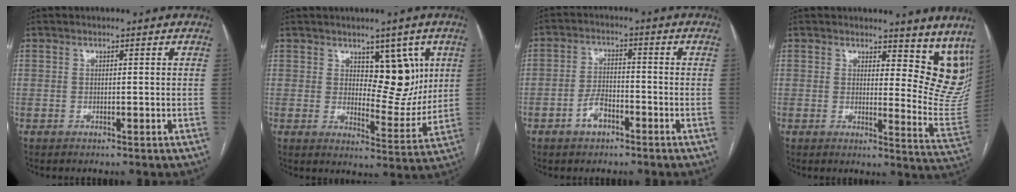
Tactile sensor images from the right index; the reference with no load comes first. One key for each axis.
{"total": 10.3, "fx": 4.1, "fy": 4.5, "fz": 8.2, "tx": -0.110, "ty": 0.000, "tz": 0.072}
{"total": 4.5, "fx": -2.5, "fy": 2.4, "fz": 2.9, "tx": -0.059, "ty": 0.009, "tz": -0.045}
{"total": 13.1, "fx": 11.3, "fy": 4.8, "fz": 4.6, "tx": -0.012, "ty": -0.054, "tz": 0.102}